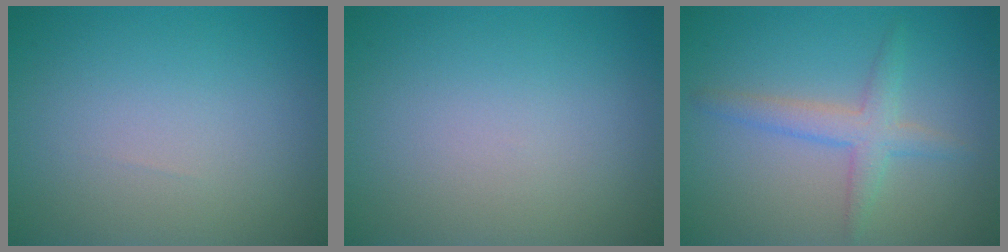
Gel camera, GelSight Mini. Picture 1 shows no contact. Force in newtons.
{"total": 0.0}
{"total": 2.8, "press": 2.7, "slide": 0.2}